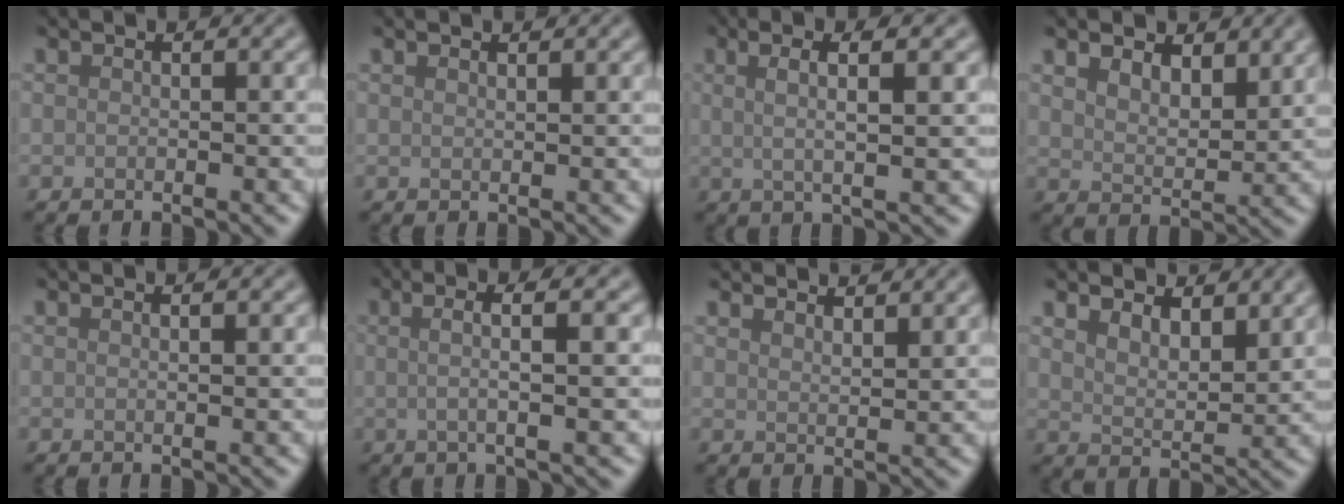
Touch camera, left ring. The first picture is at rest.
{"total": 0.7, "force": [0.7, 0.1, 0.2], "torque": [-0.002, 0.000, 0.012]}
{"total": 4.4, "force": [1.3, 1.0, 4.1], "torque": [-0.068, 0.001, 0.016]}
{"total": 4.0, "force": [2.7, 2.0, 2.1], "torque": [-0.044, -0.006, 0.042]}
{"total": 1.3, "force": [0.6, 0.4, 1.1], "torque": [-0.008, 0.001, 0.001]}
{"total": 4.6, "force": [0.7, 1.2, 4.4], "torque": [-0.064, 0.006, -0.003]}
{"total": 3.4, "force": [3.1, 0.6, 1.2], "torque": [-0.009, 0.006, 0.039]}
{"total": 4.3, "force": [3.3, 1.8, 2.2], "torque": [-0.043, -0.003, 0.051]}